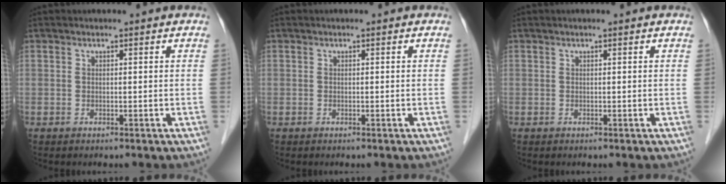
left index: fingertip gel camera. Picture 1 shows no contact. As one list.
[{"total": 0.0}, {"total": 0.5, "force": [0.5, -0.1, 0.3], "torque": [-0.004, 0.005, 0.008]}]